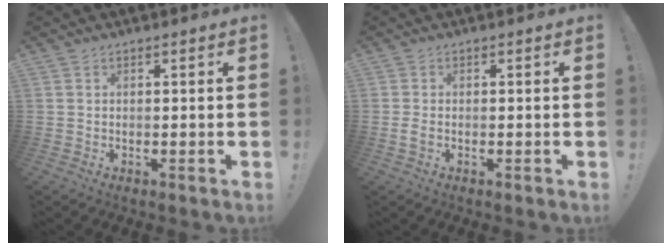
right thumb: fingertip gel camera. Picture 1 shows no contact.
{"total": 1.5, "force": [-0.6, 0.9, 1.1], "torque": [-0.019, 0.003, -0.010]}